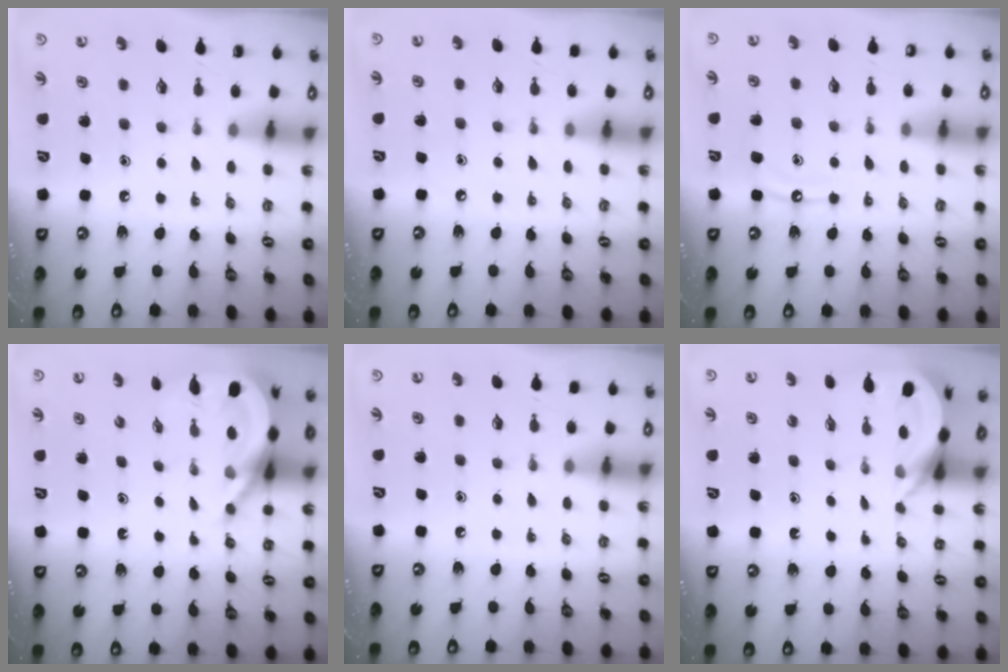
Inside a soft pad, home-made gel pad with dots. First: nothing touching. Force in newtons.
{"total": 2.6, "press": 2.6, "slide": 0.4}
{"total": 7.1, "press": 7.0, "slide": 0.6}
{"total": 7.7, "press": 7.7, "slide": 0.7}
{"total": 0.0}
{"total": 4.3, "press": 4.3, "slide": 0.3}